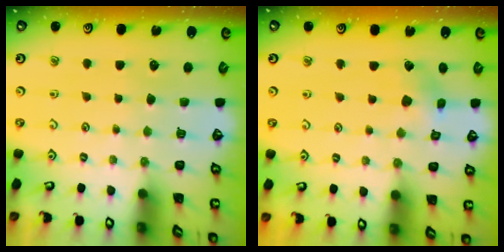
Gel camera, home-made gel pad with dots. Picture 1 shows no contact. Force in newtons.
{"total": 5.4, "press": 5.4, "slide": 0.5}